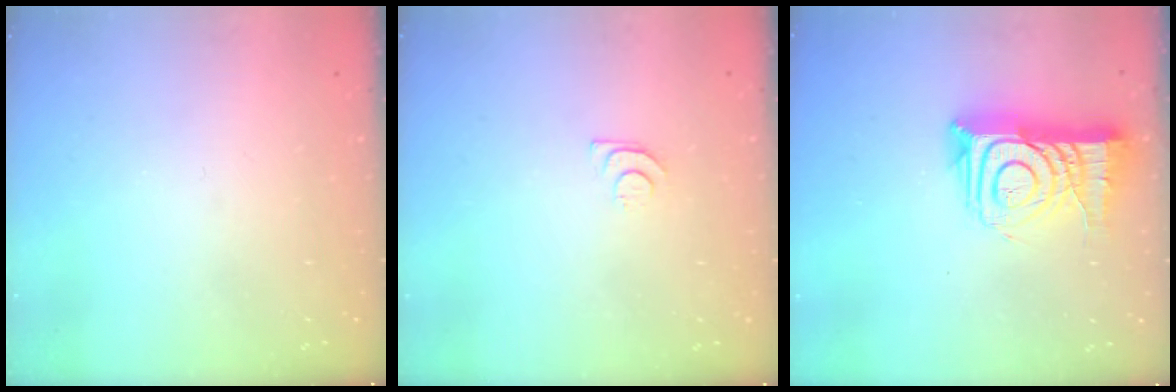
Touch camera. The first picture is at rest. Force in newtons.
{"total": 4.1, "press": 4.1, "slide": 0.5}
{"total": 14.4, "press": 14.4, "slide": 1.1}